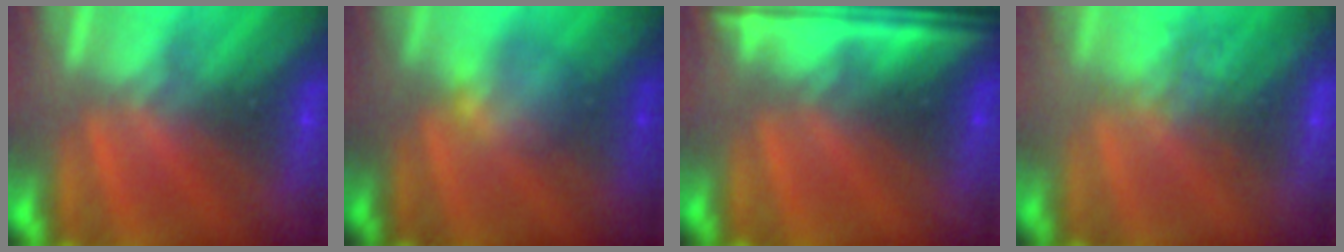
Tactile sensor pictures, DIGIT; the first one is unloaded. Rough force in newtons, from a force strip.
{"total": 2.2}
{"total": 6.7}
{"total": 2.8}